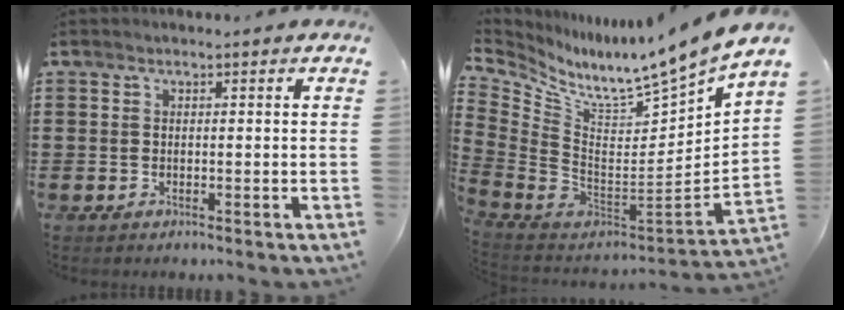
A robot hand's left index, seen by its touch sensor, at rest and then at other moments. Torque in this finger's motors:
{"motor_torque": [0.00, -2.14, 0.10, 0.11]}